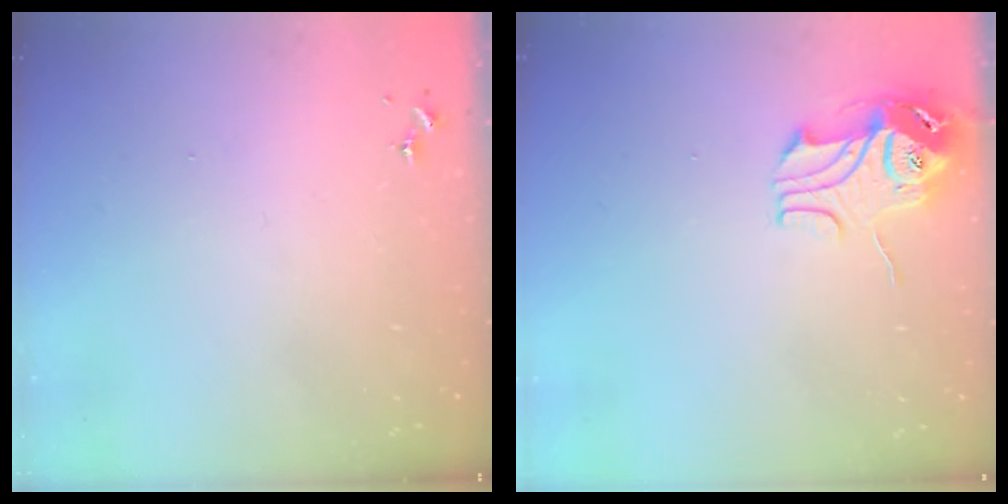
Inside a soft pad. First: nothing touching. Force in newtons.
{"total": 10.9, "press": 10.9, "slide": 1.1}